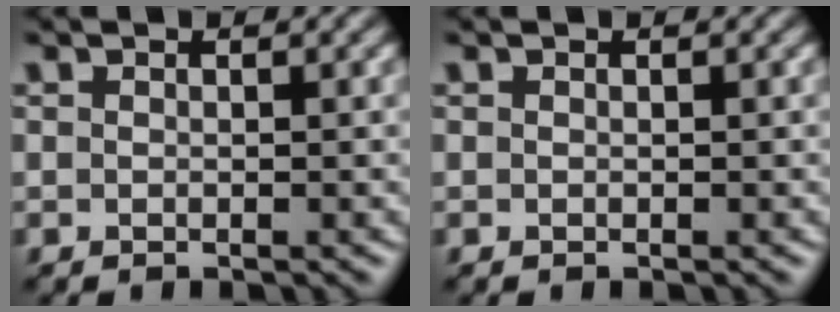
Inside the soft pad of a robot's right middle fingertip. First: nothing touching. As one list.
[{"total": 0.0}]